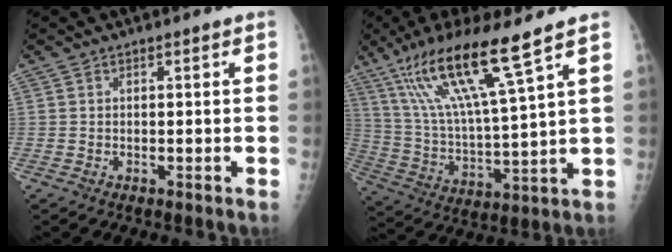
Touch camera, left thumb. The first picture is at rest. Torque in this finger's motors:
{"motor_torque": [0.79, -0.04, 1.33, -1.45, 0.51]}